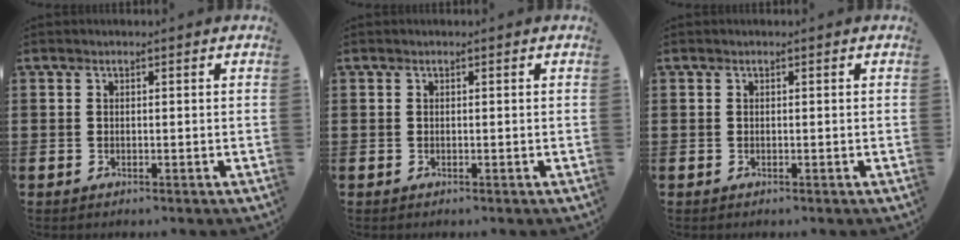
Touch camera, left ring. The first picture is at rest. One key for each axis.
{"total": 0.0}
{"total": 0.0}